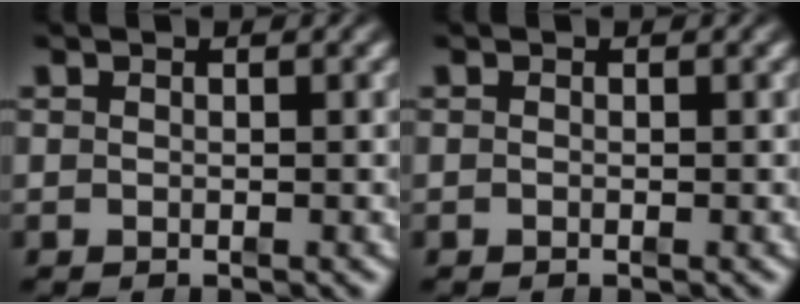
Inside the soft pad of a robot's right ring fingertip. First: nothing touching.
{"total": 0.0}